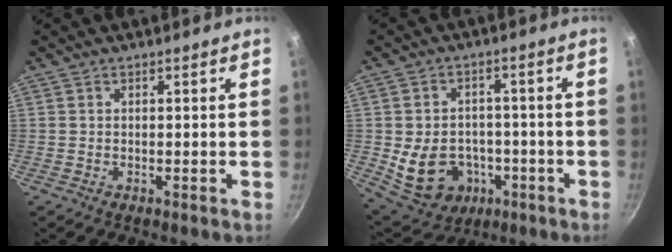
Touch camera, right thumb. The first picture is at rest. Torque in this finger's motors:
{"motor_torque": [-0.38, 0.77, 0.47, 0.58, 0.09]}